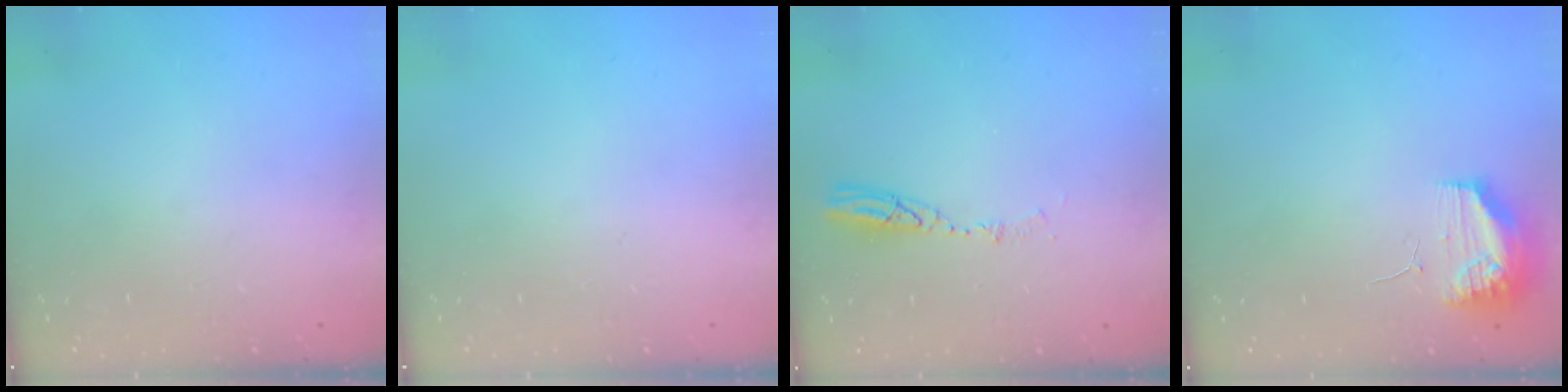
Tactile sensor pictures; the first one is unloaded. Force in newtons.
{"total": 0.0}
{"total": 4.7, "press": 4.6, "slide": 0.5}
{"total": 9.7, "press": 9.7, "slide": 0.9}